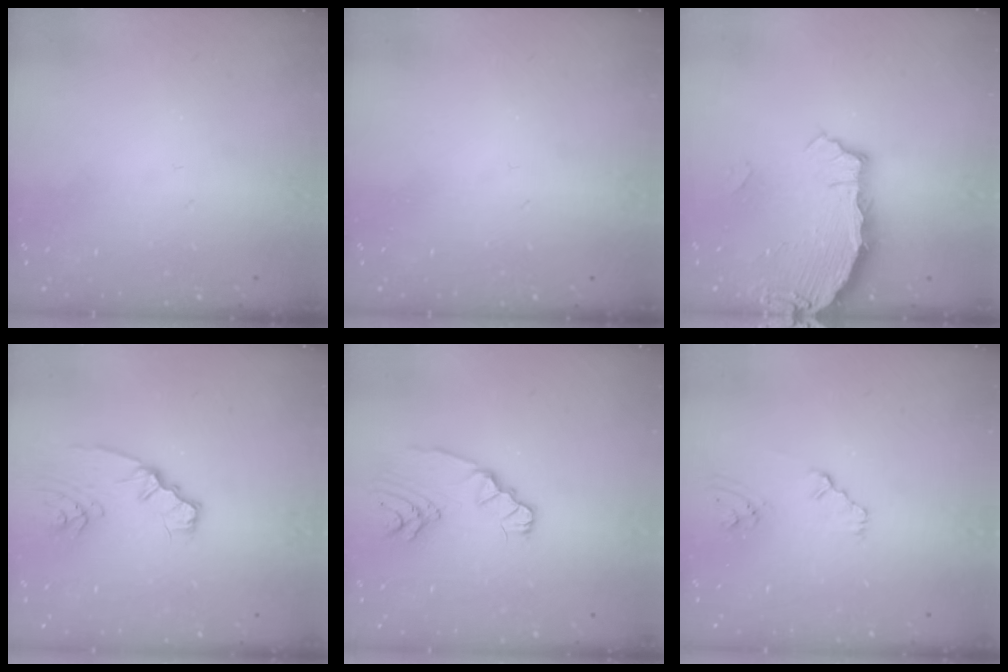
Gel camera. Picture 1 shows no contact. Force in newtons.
{"total": 0.0}
{"total": 3.4, "press": 3.4, "slide": 0.4}
{"total": 4.4, "press": 4.4, "slide": 0.3}
{"total": 7.1, "press": 7.1, "slide": 0.4}
{"total": 2.1, "press": 2.1, "slide": 0.4}